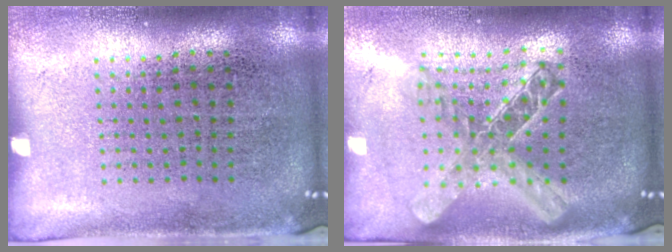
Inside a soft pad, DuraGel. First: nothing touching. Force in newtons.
{"total": 1.9, "press": 1.6, "slide": 1.0}